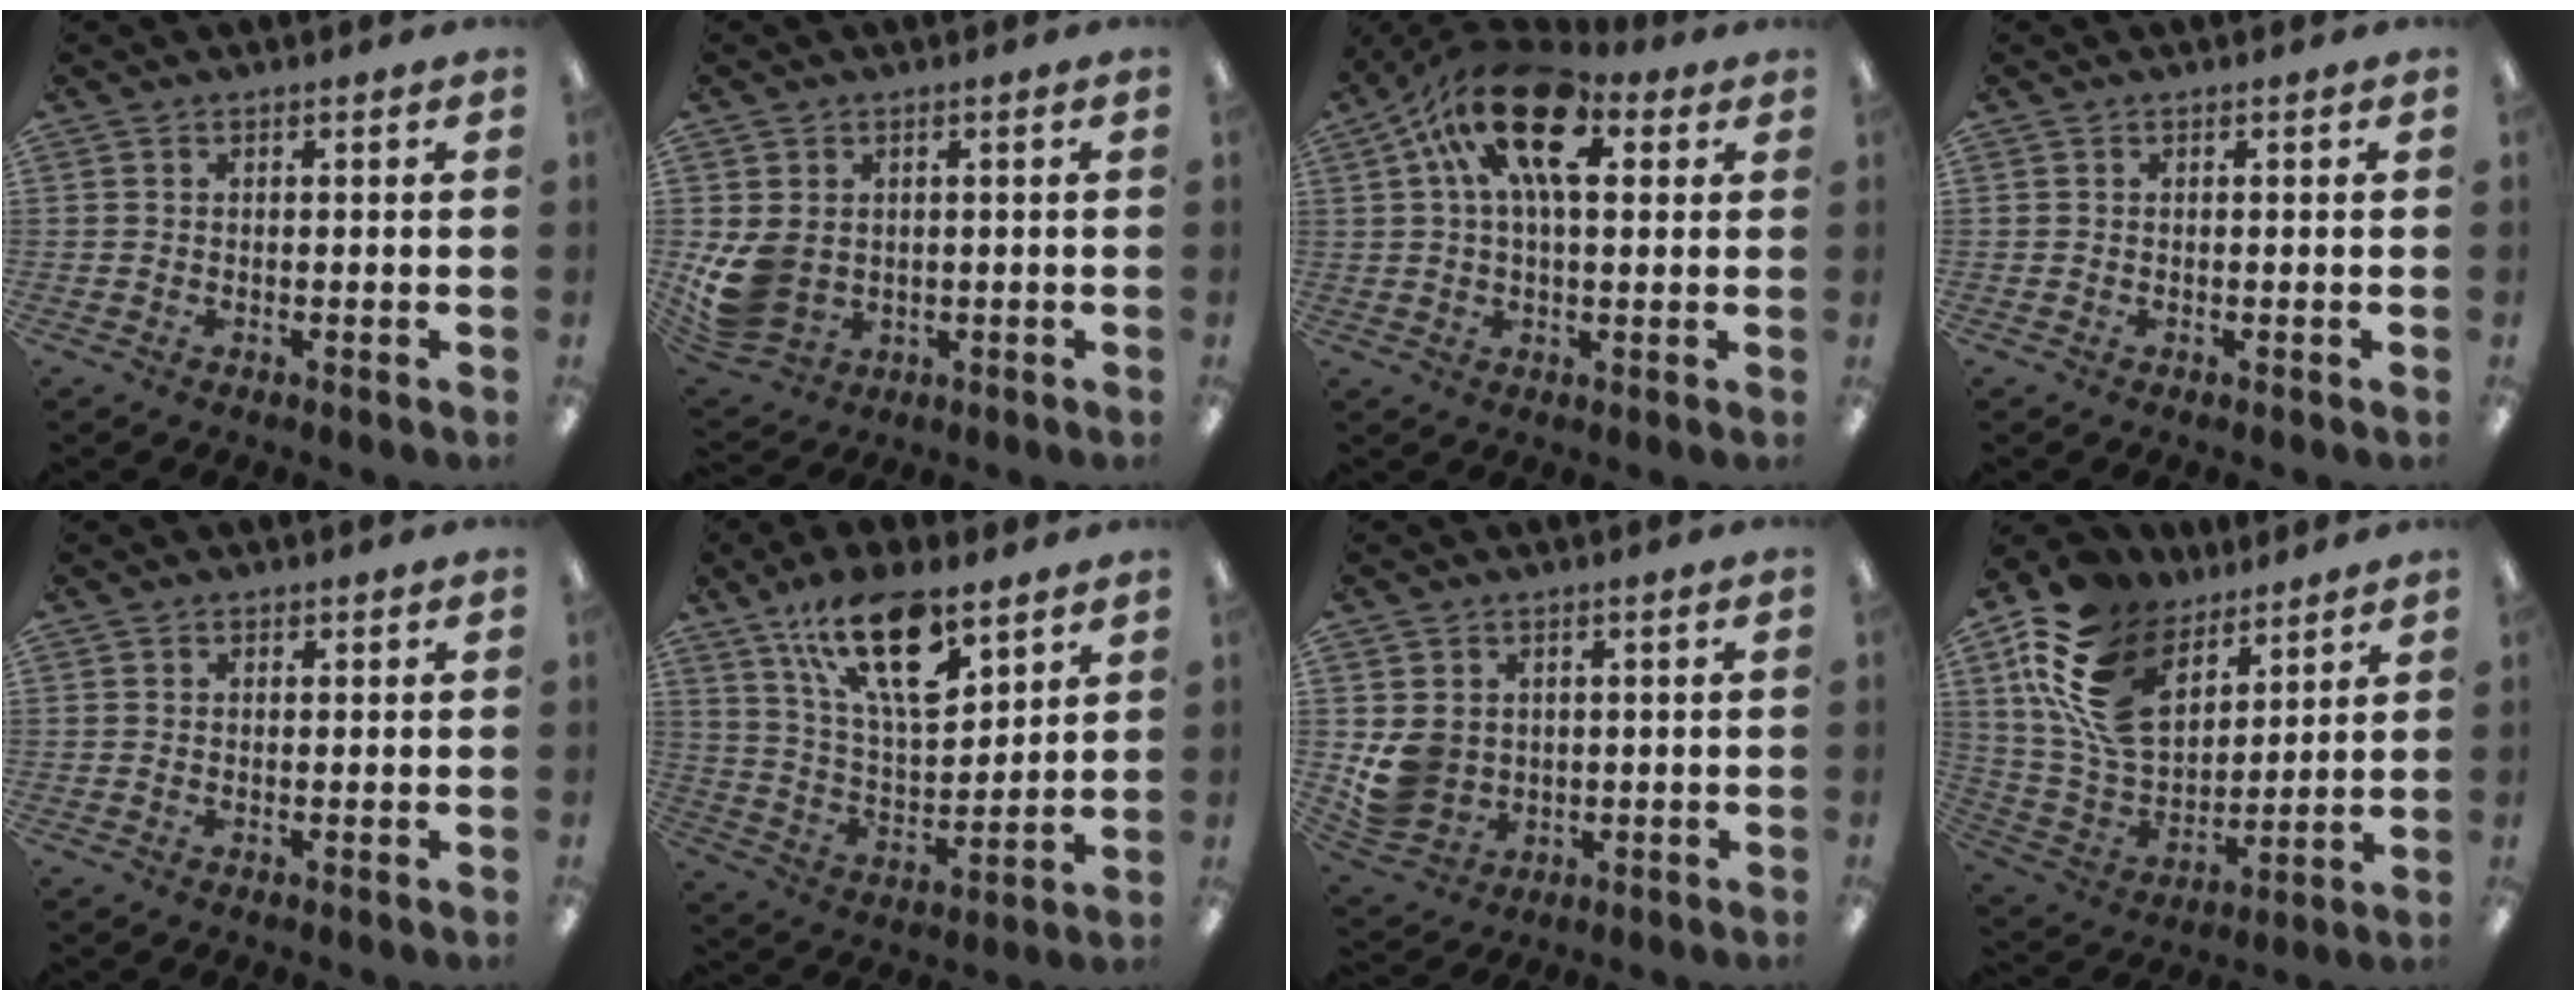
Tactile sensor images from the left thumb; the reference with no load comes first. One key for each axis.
{"total": 8.8, "fx": 0.3, "fy": 7.3, "fz": 4.9, "tx": -0.105, "ty": 0.000, "tz": 0.011}
{"total": 17.4, "fx": 7.0, "fy": 8.8, "fz": 13.3, "tx": -0.236, "ty": -0.014, "tz": 0.119}
{"total": 0.0}
{"total": 0.8, "fx": 0.4, "fy": 0.7, "fz": 0.1, "tx": -0.002, "ty": 0.004, "tz": 0.007}
{"total": 19.7, "fx": 12.1, "fy": 7.9, "fz": 13.4, "tx": -0.237, "ty": -0.056, "tz": 0.203}
{"total": 7.7, "fx": 0.8, "fy": 7.2, "fz": 2.6, "tx": -0.066, "ty": 0.004, "tz": 0.023}
{"total": 20.0, "fx": 10.2, "fy": 12.4, "fz": 11.9, "tx": -0.259, "ty": -0.035, "tz": 0.191}